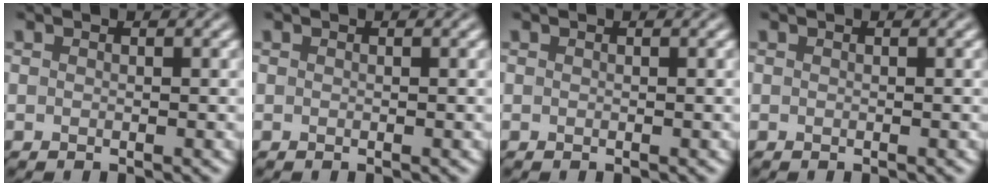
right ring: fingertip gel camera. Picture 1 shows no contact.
{"total": 0.0}
{"total": 0.0}
{"total": 0.0}